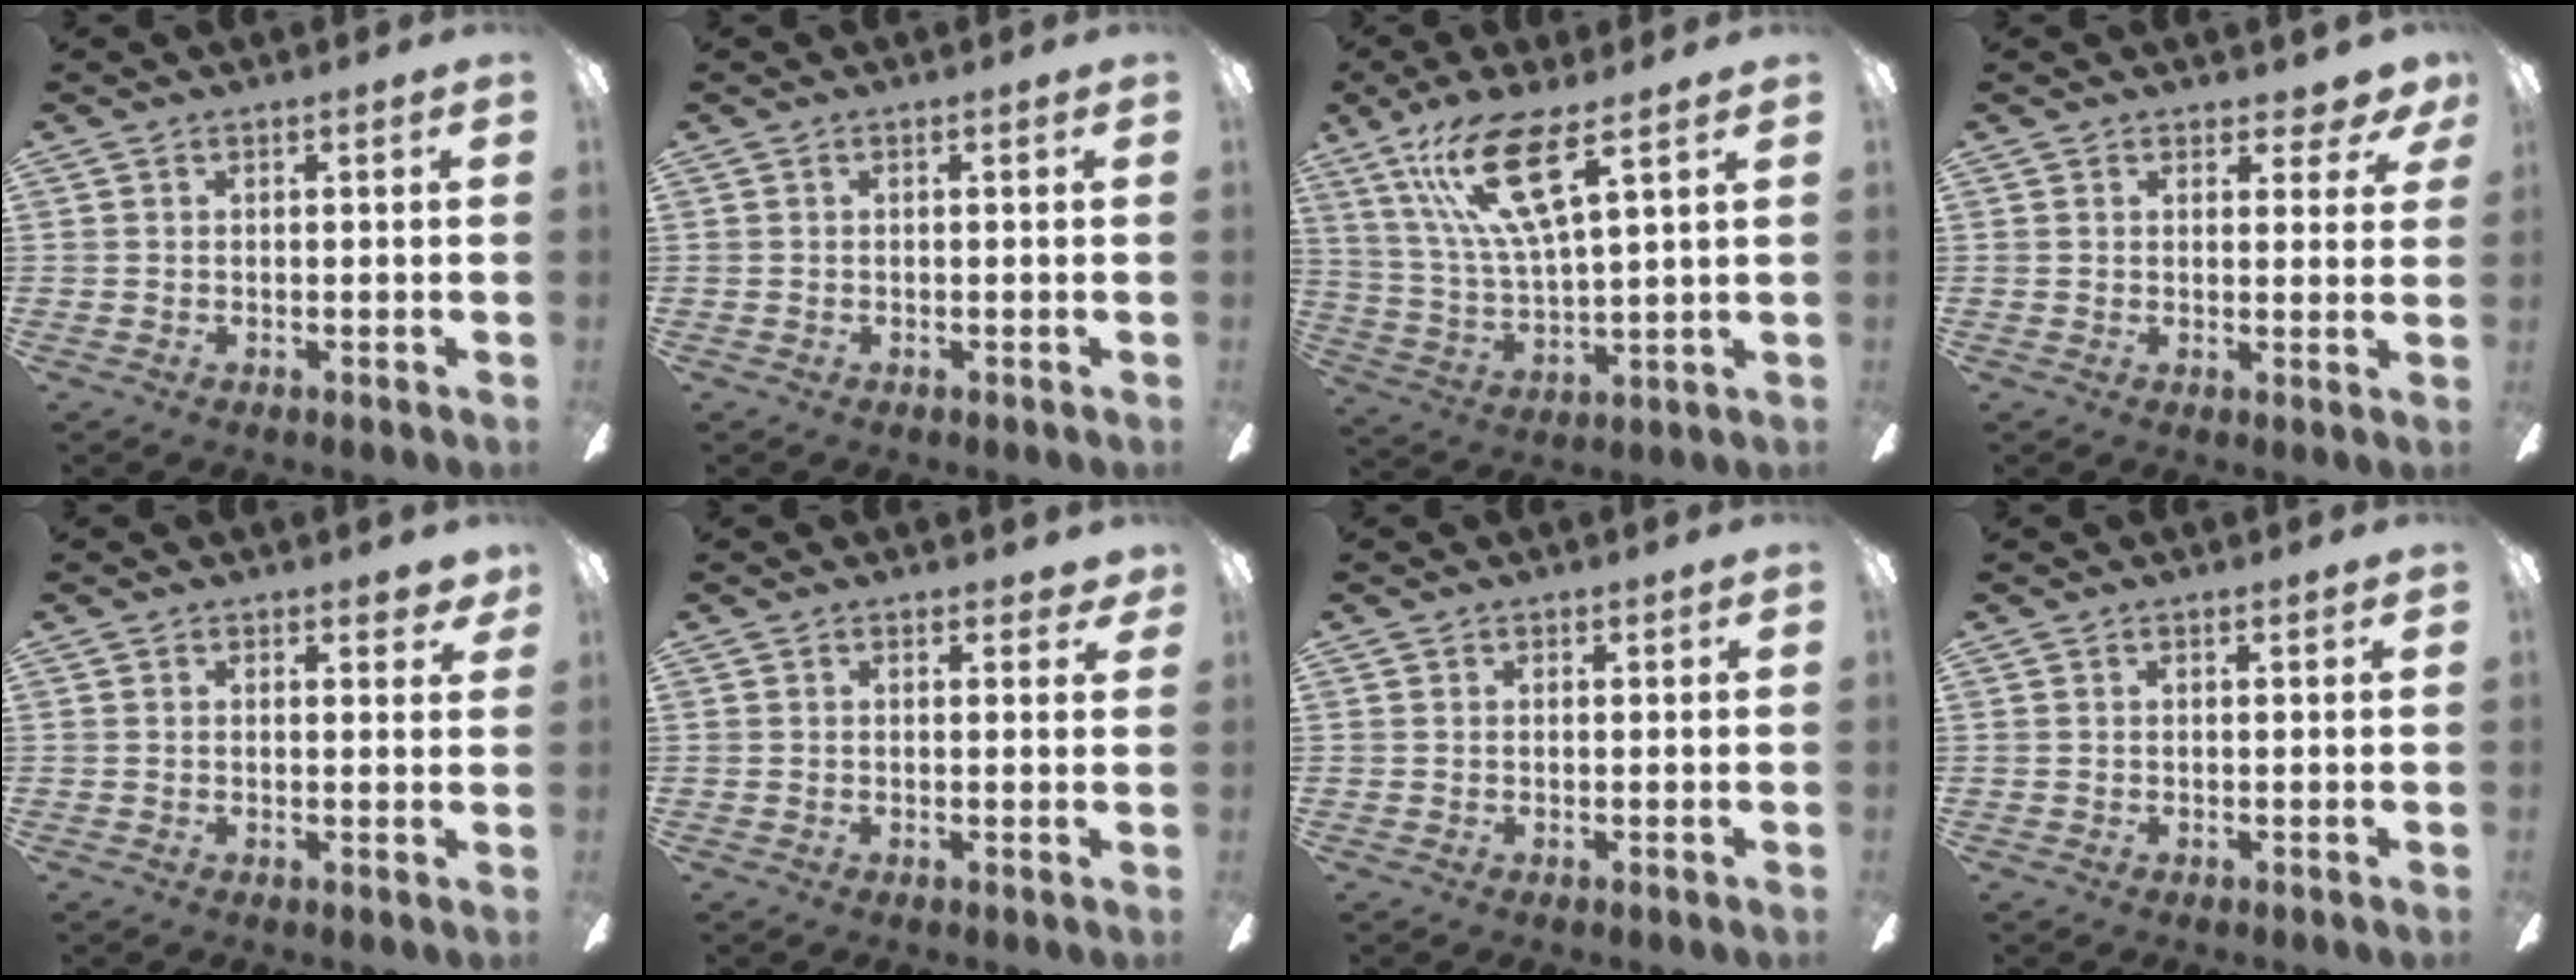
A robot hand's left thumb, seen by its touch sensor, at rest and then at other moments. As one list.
[{"total": 0.0}, {"total": 15.7, "force": [9.0, 3.8, 12.3], "torque": [-0.256, -0.028, 0.151]}, {"total": 3.5, "force": [2.6, 1.8, 1.6], "torque": [-0.005, -0.016, 0.043]}, {"total": 2.5, "force": [1.8, 1.4, 1.2], "torque": [0.000, -0.006, 0.028]}, {"total": 1.8, "force": [1.2, 0.9, 1.1], "torque": [-0.006, -0.006, 0.019]}, {"total": 0.8, "force": [0.5, 0.6, 0.0], "torque": [0.007, -0.002, 0.008]}, {"total": 0.6, "force": [0.4, 0.1, 0.4], "torque": [-0.001, -0.003, 0.006]}]